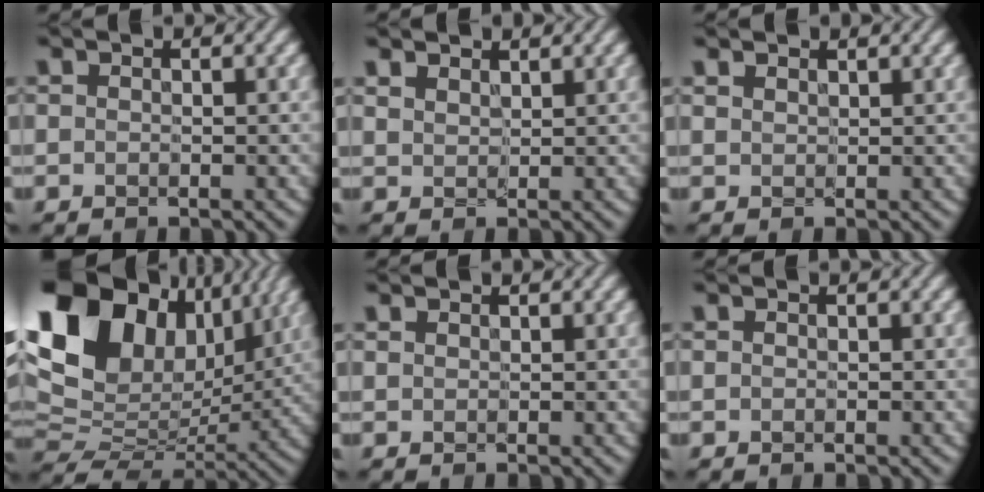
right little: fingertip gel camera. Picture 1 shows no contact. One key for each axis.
{"total": 3.1, "fx": 2.5, "fy": 1.3, "fz": 1.3, "tx": -0.034, "ty": 0.006, "tz": 0.036}
{"total": 2.0, "fx": 1.7, "fy": 0.8, "fz": 0.8, "tx": -0.022, "ty": 0.004, "tz": 0.027}
{"total": 17.3, "fx": 6.1, "fy": 11.8, "fz": 11.1, "tx": -0.237, "ty": 0.034, "tz": 0.125}
{"total": 1.0, "fx": 0.9, "fy": 0.4, "fz": 0.3, "tx": -0.009, "ty": -0.001, "tz": 0.017}
{"total": 0.0}